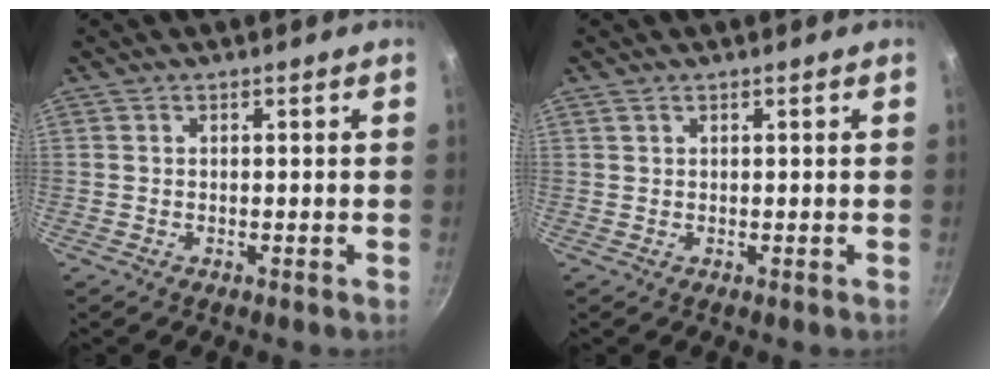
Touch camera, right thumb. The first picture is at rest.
{"total": 0.7, "force": [0.5, 0.4, 0.3], "torque": [-0.005, 0.000, 0.009]}